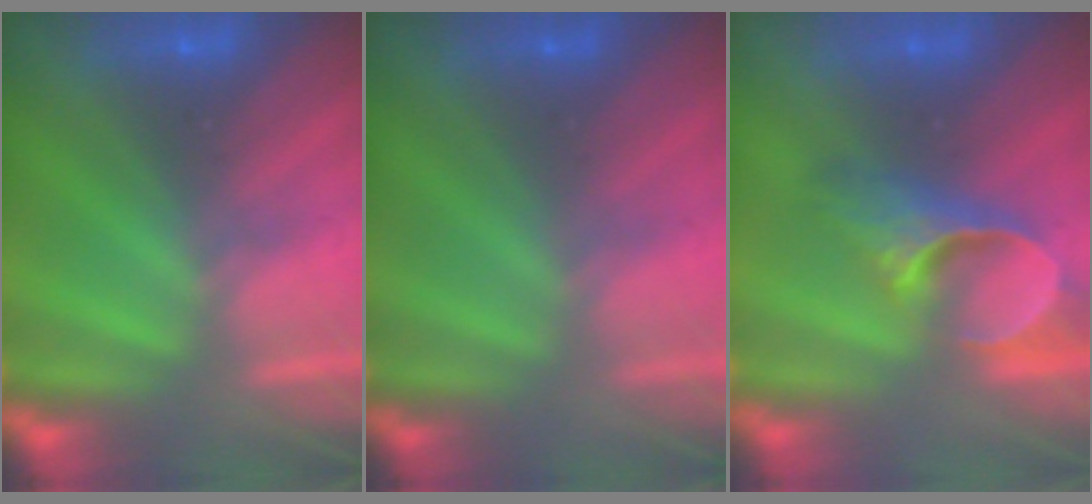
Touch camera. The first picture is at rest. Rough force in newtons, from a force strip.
{"total": 2.6}
{"total": 4.7}